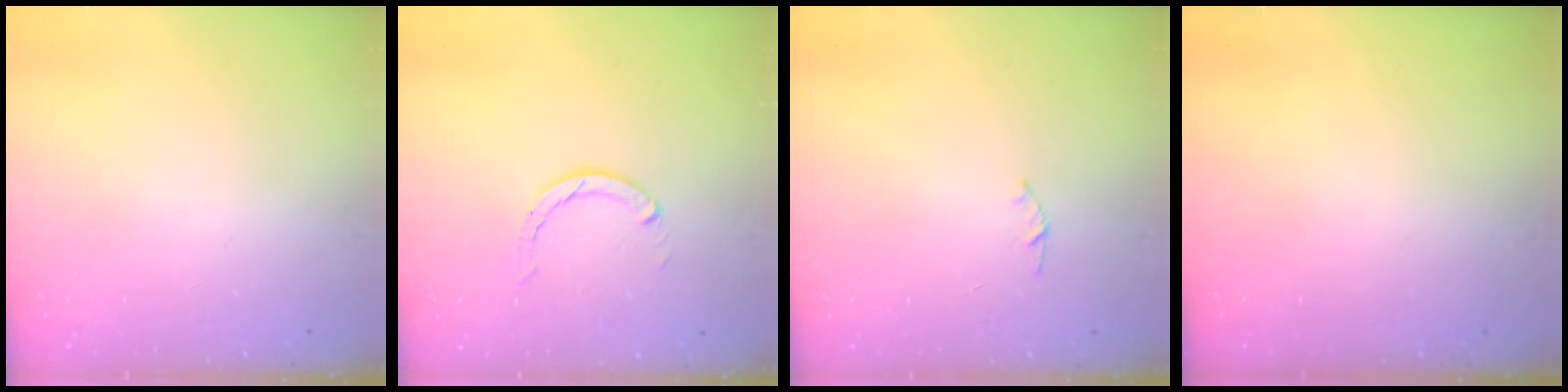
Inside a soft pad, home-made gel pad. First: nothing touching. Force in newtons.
{"total": 2.0, "press": 2.0, "slide": 0.3}
{"total": 1.0, "press": 0.9, "slide": 0.3}
{"total": 0.0}